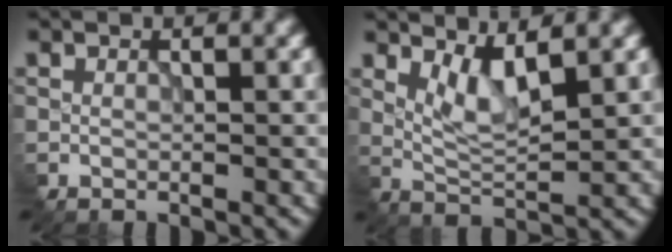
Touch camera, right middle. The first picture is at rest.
{"total": 2.8, "force": [1.6, 0.7, 2.2], "torque": [-0.050, -0.011, 0.039]}